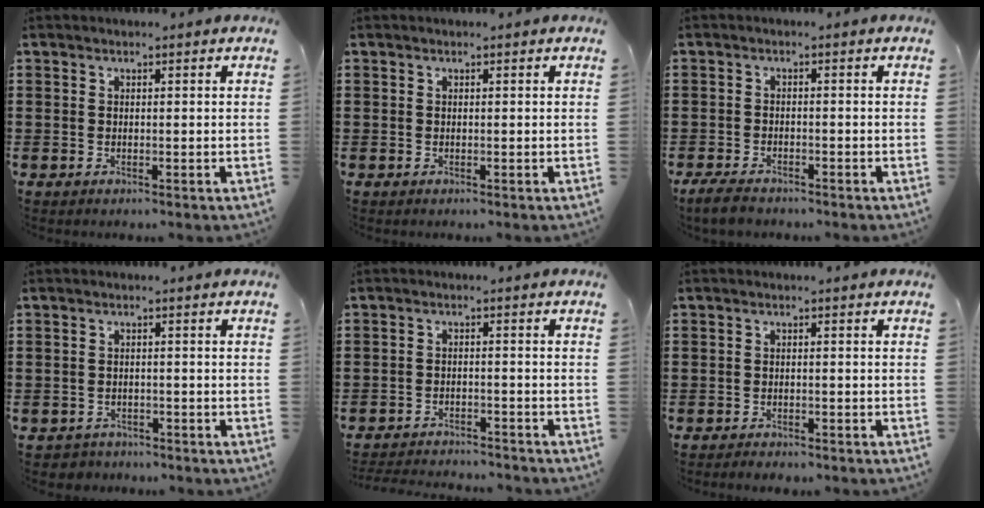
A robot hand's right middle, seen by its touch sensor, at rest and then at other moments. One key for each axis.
{"total": 0.0}
{"total": 2.5, "fx": -2.2, "fy": 0.7, "fz": 1.1, "tx": -0.035, "ty": -0.001, "tz": -0.049}
{"total": 1.3, "fx": -1.2, "fy": 0.5, "fz": -0.2, "tx": -0.002, "ty": 0.002, "tz": -0.030}
{"total": 2.9, "fx": -2.9, "fy": 0.2, "fz": 0.0, "tx": -0.005, "ty": 0.000, "tz": -0.062}
{"total": 1.1, "fx": -1.1, "fy": 0.1, "fz": 0.0, "tx": -0.004, "ty": 0.002, "tz": -0.023}